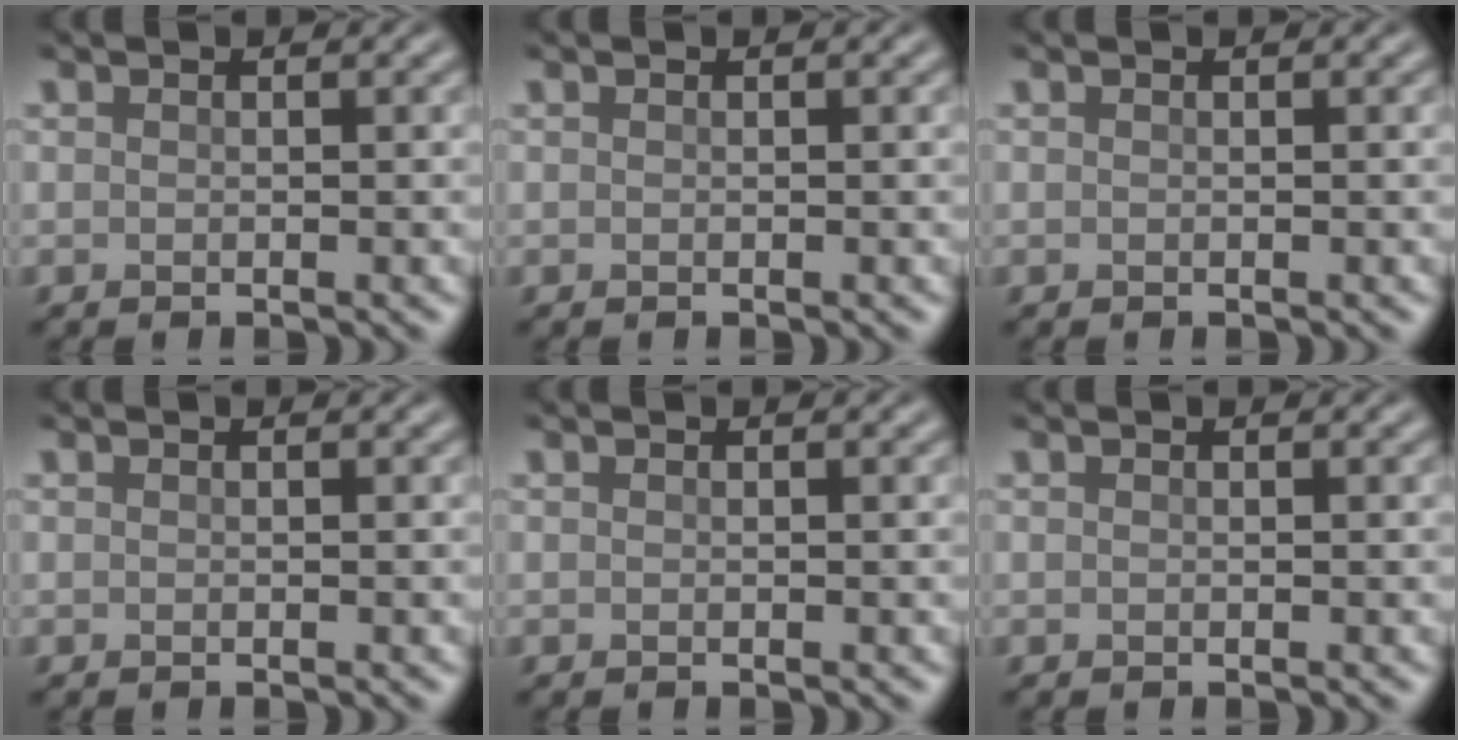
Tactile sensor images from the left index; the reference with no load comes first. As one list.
[{"total": 0.0}, {"total": 0.0}, {"total": 0.0}, {"total": 0.0}, {"total": 0.0}]